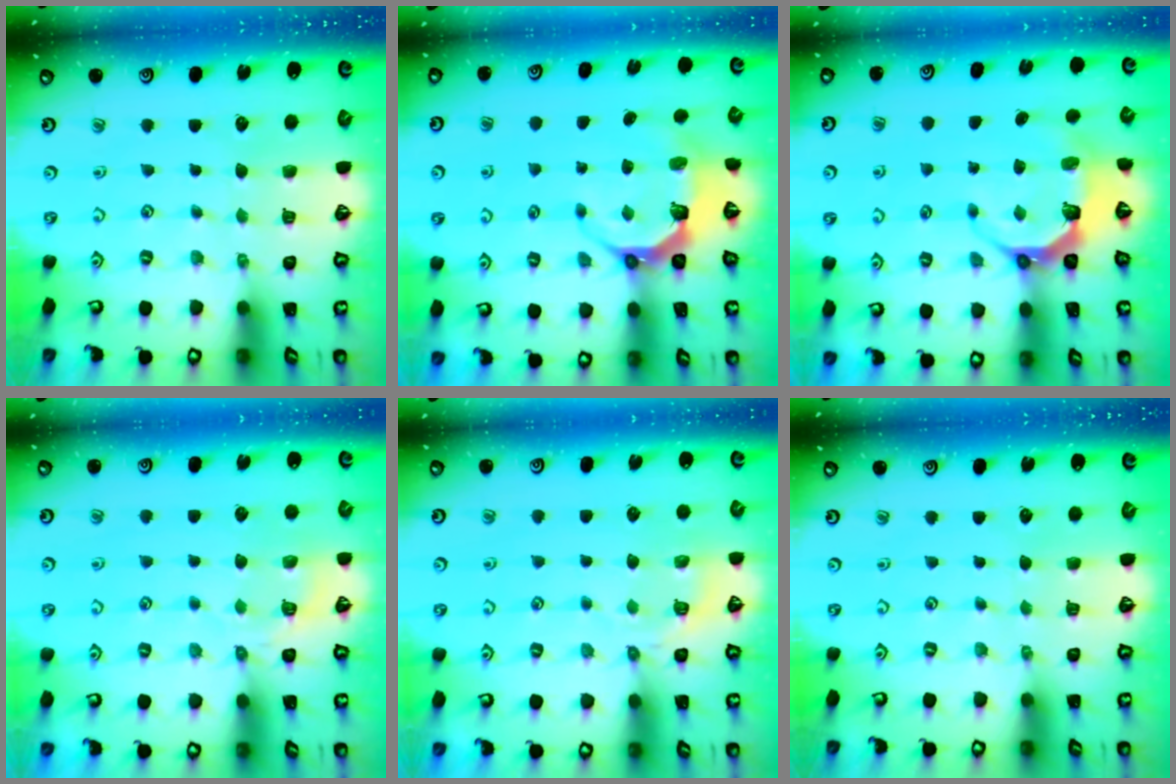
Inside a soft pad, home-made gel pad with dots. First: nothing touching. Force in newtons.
{"total": 7.2, "press": 6.0, "slide": 4.1}
{"total": 7.2, "press": 6.0, "slide": 4.1}
{"total": 5.0, "press": 4.6, "slide": 1.9}
{"total": 5.7, "press": 5.3, "slide": 1.9}
{"total": 0.0}